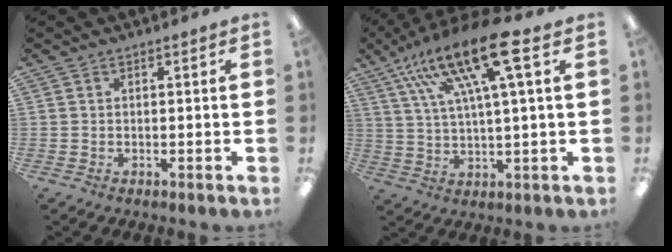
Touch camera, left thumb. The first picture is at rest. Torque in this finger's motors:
{"motor_torque": [0.16, 0.66, 1.86, -0.91, 0.16]}